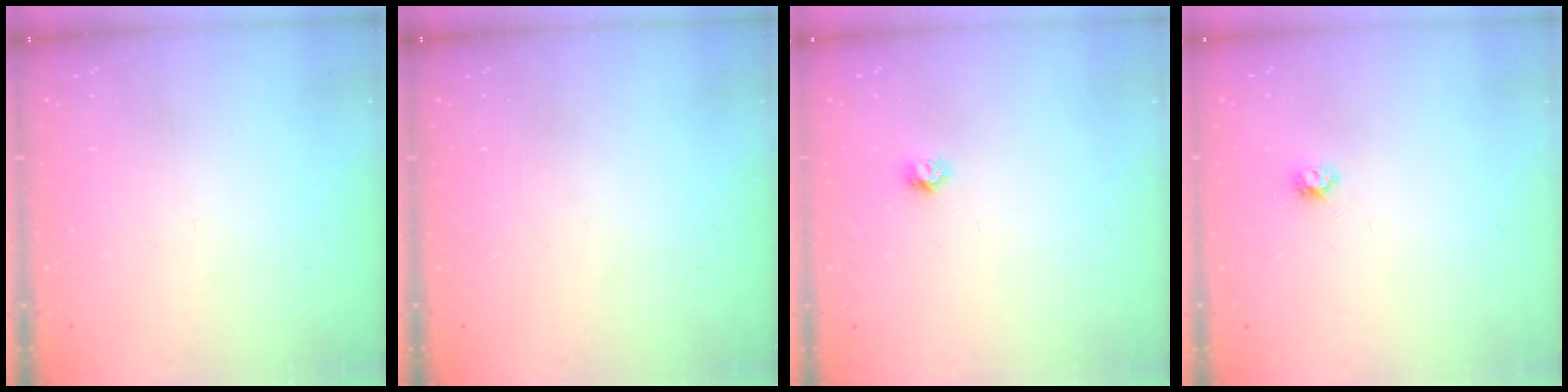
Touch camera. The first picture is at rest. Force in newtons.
{"total": 0.0}
{"total": 3.8, "press": 3.8, "slide": 0.3}
{"total": 3.9, "press": 3.8, "slide": 0.6}